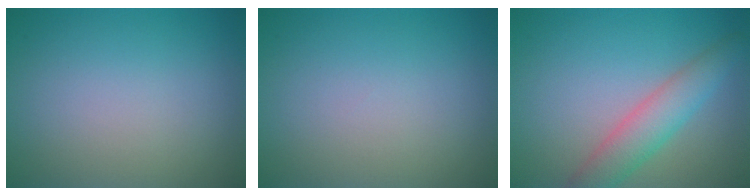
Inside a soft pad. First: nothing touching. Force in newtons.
{"total": 0.0}
{"total": 4.2, "press": 4.2, "slide": 0.2}